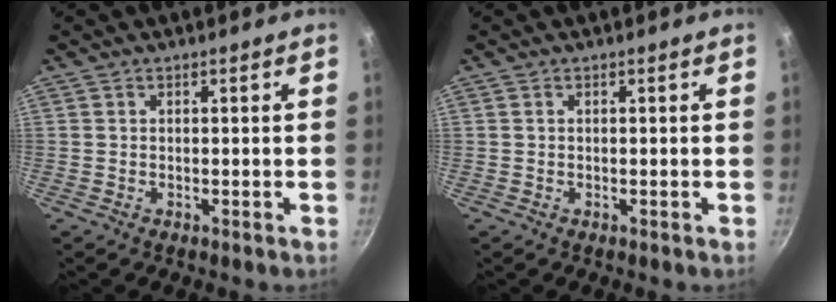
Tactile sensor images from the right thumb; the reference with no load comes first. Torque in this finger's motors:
{"motor_torque": [0.34, -0.06, 0.26, 0.04, -0.01]}